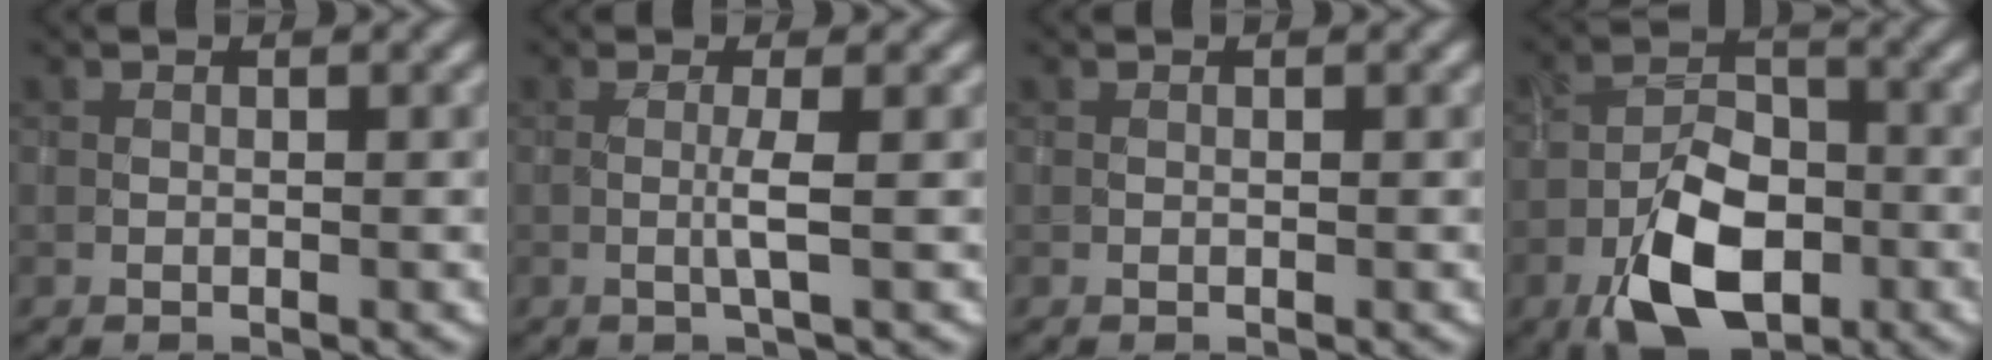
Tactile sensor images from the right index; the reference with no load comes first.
{"total": 1.7, "force": [0.0, -0.1, 1.7], "torque": [-0.037, -0.002, -0.003]}
{"total": 0.0}
{"total": 8.3, "force": [-4.0, 4.4, 5.8], "torque": [-0.108, -0.003, -0.077]}